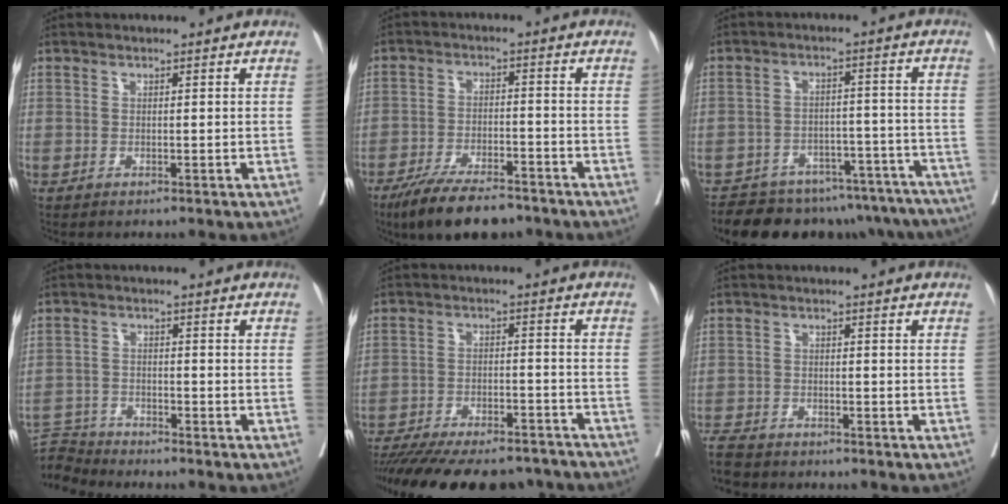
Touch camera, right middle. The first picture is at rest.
{"total": 10.6, "force": [-8.4, 2.9, 5.9], "torque": [-0.095, -0.016, -0.142]}
{"total": 20.8, "force": [-17.9, 7.6, 7.4], "torque": [-0.076, 0.019, -0.221]}
{"total": 6.2, "force": [-6.1, 0.1, -0.9], "torque": [0.014, 0.003, -0.119]}
{"total": 23.4, "force": [-20.6, 5.6, 9.6], "torque": [-0.180, -0.025, -0.288]}
{"total": 5.7, "force": [-5.2, 1.8, 1.4], "torque": [-0.024, -0.014, -0.091]}